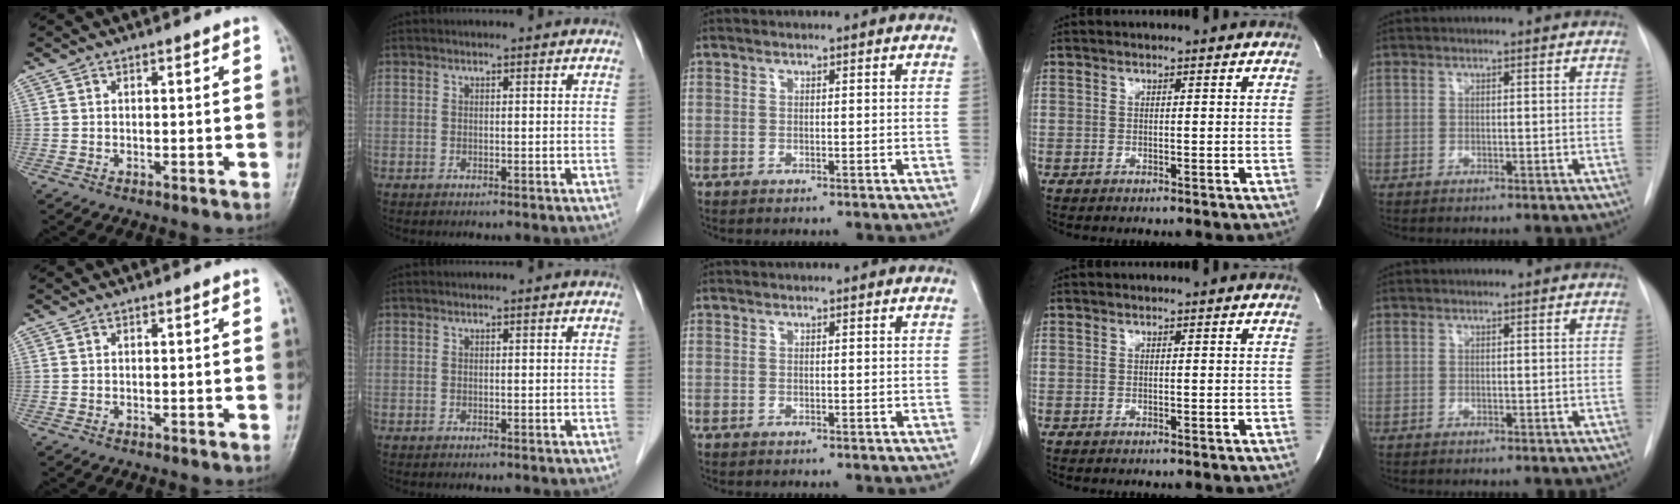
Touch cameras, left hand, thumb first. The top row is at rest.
{}